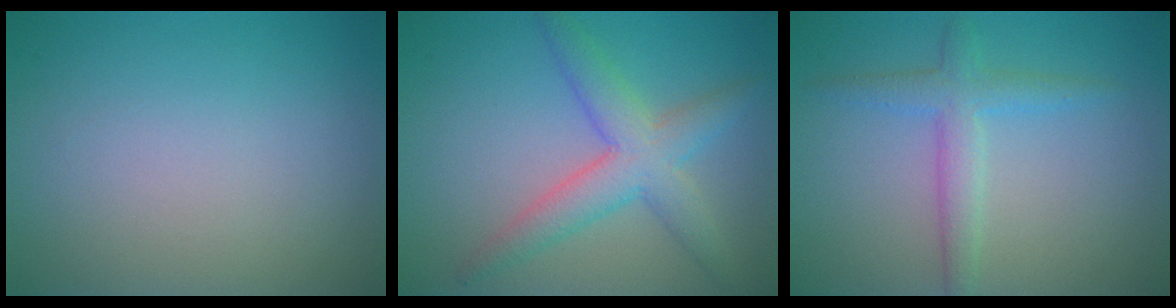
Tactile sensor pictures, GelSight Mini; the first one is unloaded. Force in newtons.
{"total": 4.9, "press": 4.9, "slide": 0.2}
{"total": 2.8, "press": 2.8, "slide": 0.1}